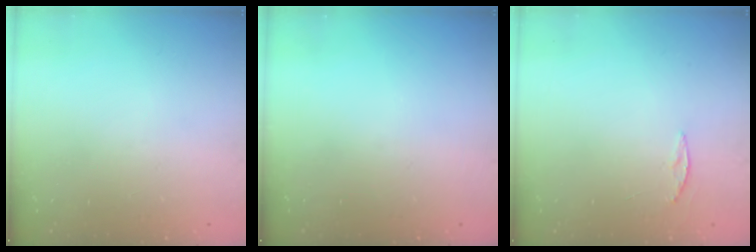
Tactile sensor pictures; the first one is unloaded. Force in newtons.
{"total": 0.0}
{"total": 3.3, "press": 3.3, "slide": 0.4}